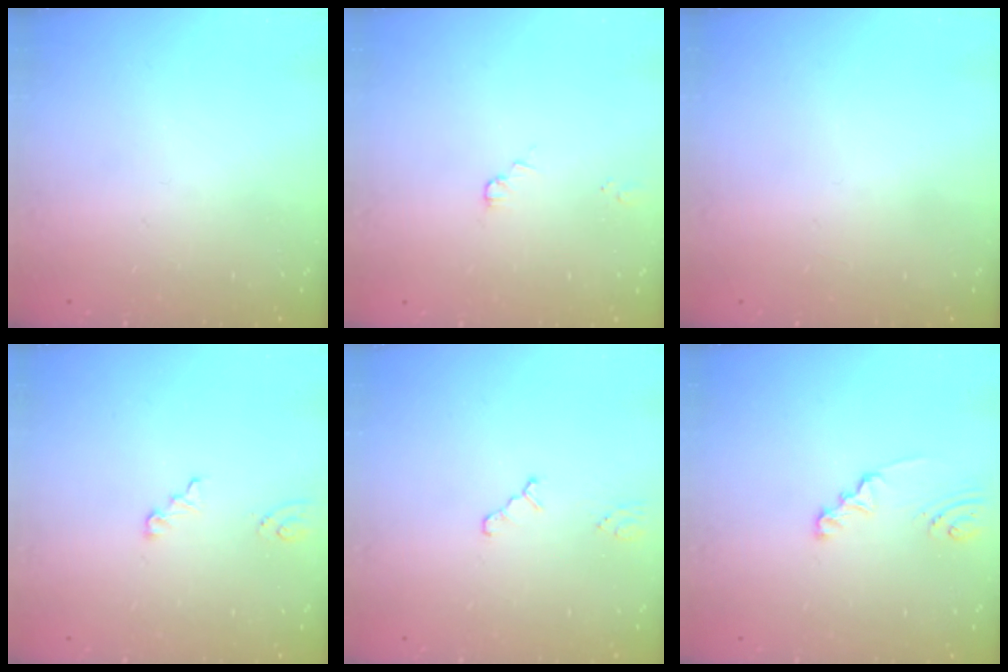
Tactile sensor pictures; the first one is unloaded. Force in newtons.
{"total": 0.9, "press": 0.8, "slide": 0.2}
{"total": 0.0}
{"total": 3.2, "press": 3.1, "slide": 0.3}
{"total": 1.0, "press": 1.0, "slide": 0.2}
{"total": 2.3, "press": 2.3, "slide": 0.2}